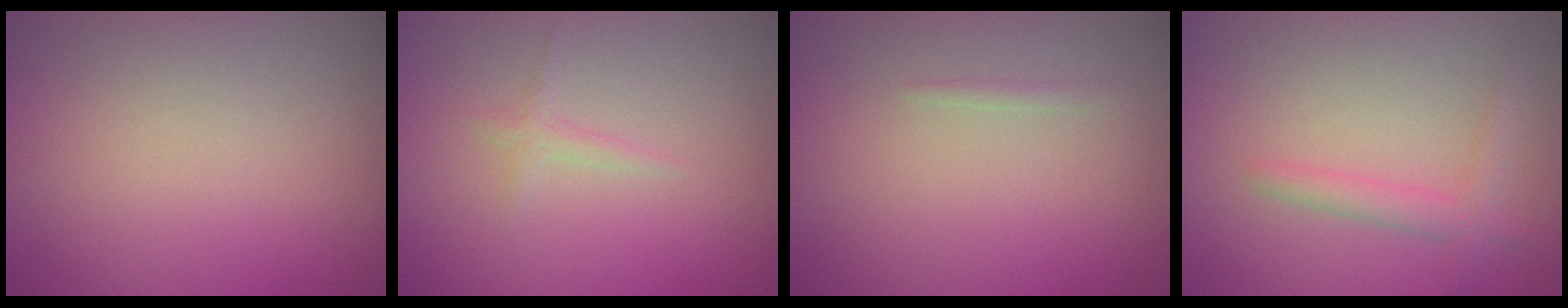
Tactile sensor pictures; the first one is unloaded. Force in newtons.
{"total": 1.0, "press": 1.0, "slide": 0.1}
{"total": 0.6, "press": 0.6, "slide": 0.0}
{"total": 2.2, "press": 2.2, "slide": 0.1}